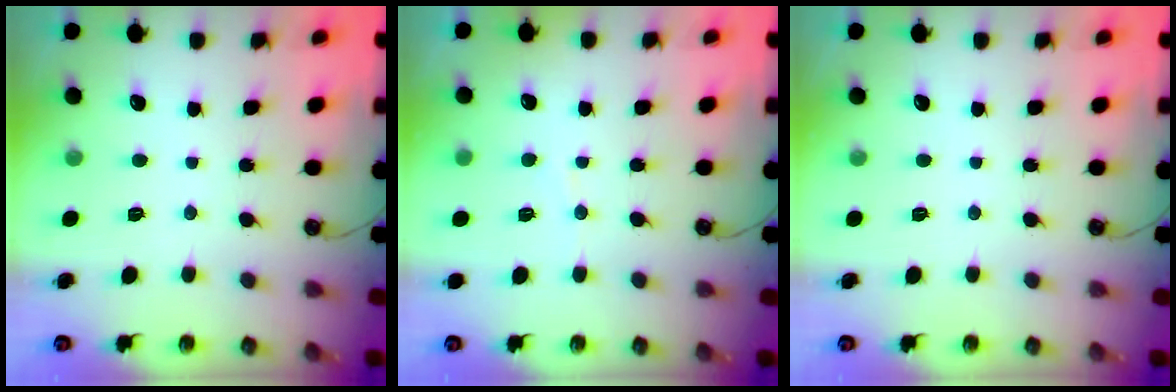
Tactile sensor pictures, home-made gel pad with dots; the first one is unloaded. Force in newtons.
{"total": 4.0, "press": 4.0, "slide": 0.5}
{"total": 0.0}